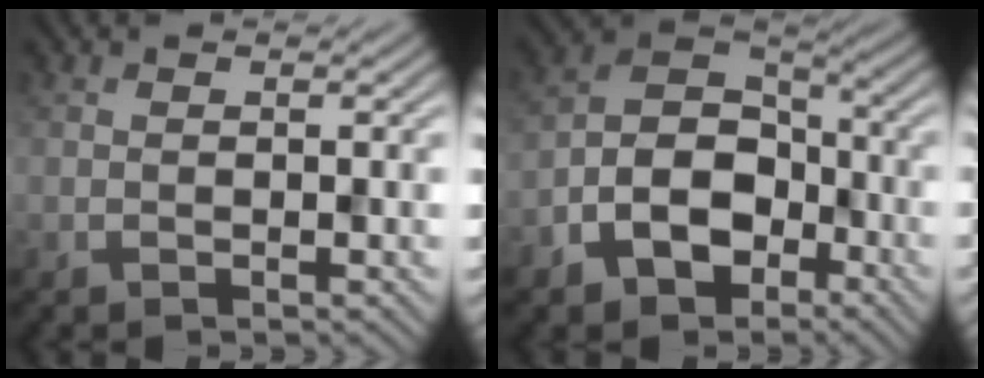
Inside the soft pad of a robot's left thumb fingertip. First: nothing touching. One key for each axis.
{"total": 10.2, "fx": -4.9, "fy": 6.7, "fz": 5.9, "tx": -0.124, "ty": -0.010, "tz": -0.105}